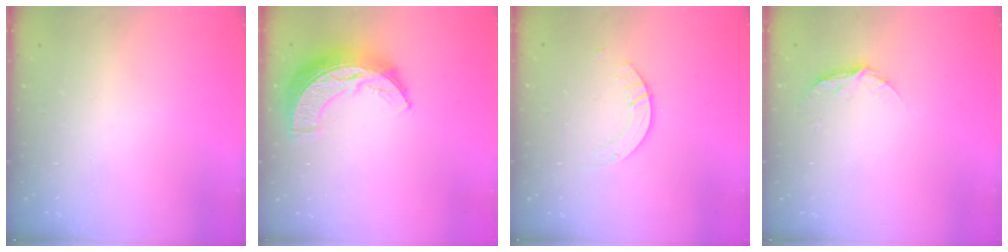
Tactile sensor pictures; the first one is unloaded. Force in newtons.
{"total": 14.1, "press": 14.1, "slide": 0.6}
{"total": 4.0, "press": 4.0, "slide": 0.3}
{"total": 6.7, "press": 6.7, "slide": 0.8}